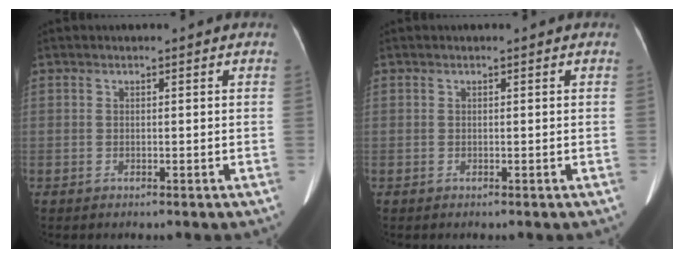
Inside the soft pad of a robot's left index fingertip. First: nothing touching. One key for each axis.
{"total": 0.0}